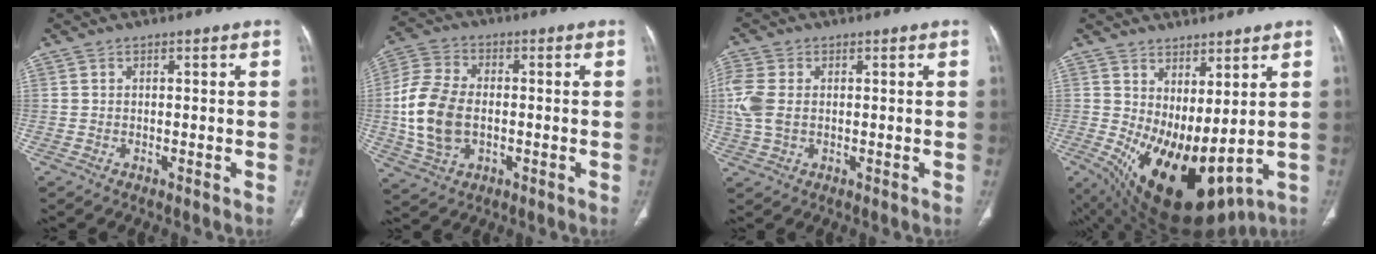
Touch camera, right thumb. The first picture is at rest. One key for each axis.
{"total": 13.3, "fx": -1.2, "fy": 8.8, "fz": 9.8, "tx": -0.204, "ty": 0.010, "tz": -0.022}
{"total": 7.1, "fx": 0.6, "fy": 4.7, "fz": 5.2, "tx": -0.150, "ty": 0.010, "tz": 0.015}
{"total": 16.2, "fx": 0.9, "fy": 7.2, "fz": 14.4, "tx": -0.246, "ty": -0.030, "tz": 0.047}